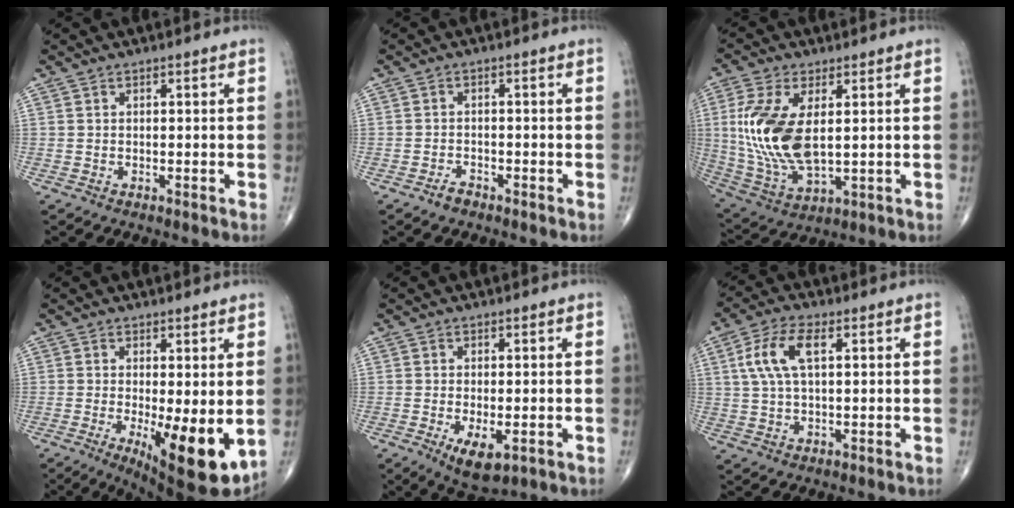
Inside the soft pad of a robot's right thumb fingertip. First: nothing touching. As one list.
[{"total": 1.9, "force": [-1.4, 1.0, 0.6], "torque": [-0.013, 0.005, -0.026]}, {"total": 15.8, "force": [2.0, 7.8, 13.6], "torque": [-0.292, -0.014, 0.053]}, {"total": 12.3, "force": [-2.2, 3.8, 11.5], "torque": [-0.167, -0.029, -0.022]}, {"total": 6.2, "force": [-2.1, 2.7, 5.2], "torque": [-0.086, -0.013, -0.026]}, {"total": 8.4, "force": [2.3, 3.8, 7.1], "torque": [-0.156, 0.013, 0.044]}]